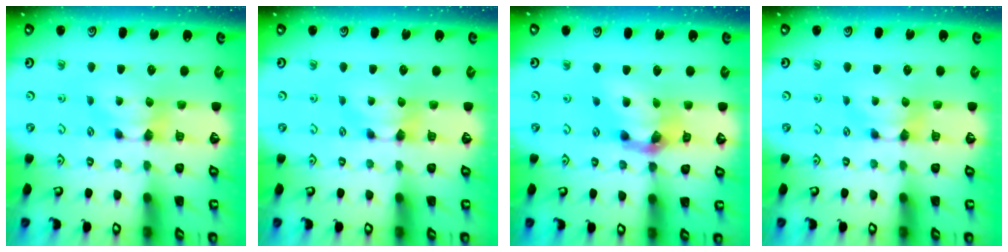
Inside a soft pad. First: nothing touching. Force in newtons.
{"total": 0.0}
{"total": 6.8, "press": 6.3, "slide": 2.4}
{"total": 0.0}